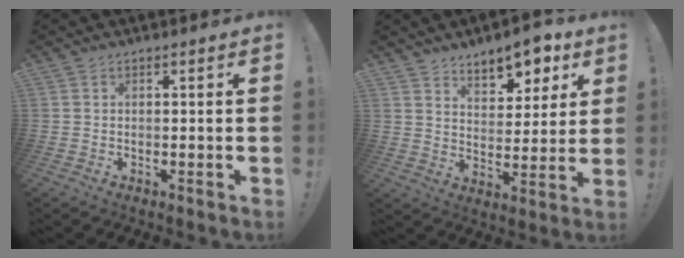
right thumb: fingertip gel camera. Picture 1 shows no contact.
{"total": 9.5, "force": [7.3, 4.7, 3.9], "torque": [-0.042, -0.057, 0.132]}